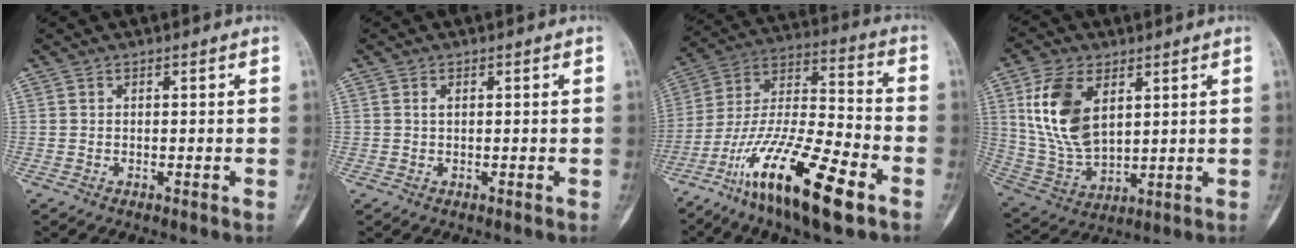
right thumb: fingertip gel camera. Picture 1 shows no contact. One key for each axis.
{"total": 0.7, "fx": 0.2, "fy": 0.4, "fz": 0.5, "tx": -0.011, "ty": 0.004, "tz": 0.006}
{"total": 22.1, "fx": -12.0, "fy": 5.4, "fz": 17.8, "tx": -0.367, "ty": 0.047, "tz": -0.221}
{"total": 14.7, "fx": 5.0, "fy": 8.4, "fz": 11.0, "tx": -0.213, "ty": -0.019, "tz": 0.112}